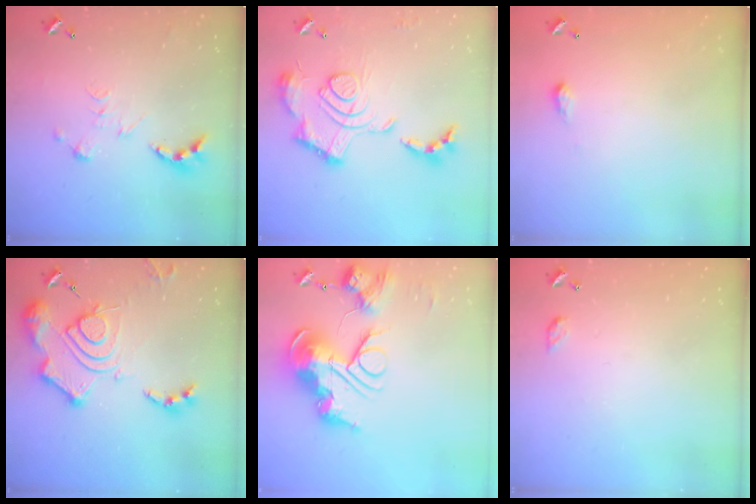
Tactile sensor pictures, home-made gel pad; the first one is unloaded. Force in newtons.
{"total": 2.4, "press": 1.9, "slide": 1.5}
{"total": 2.0, "press": 2.0, "slide": 0.3}
{"total": 18.3, "press": 18.2, "slide": 1.7}
{"total": 0.7, "press": 0.7, "slide": 0.0}
{"total": 3.2, "press": 3.2, "slide": 0.4}